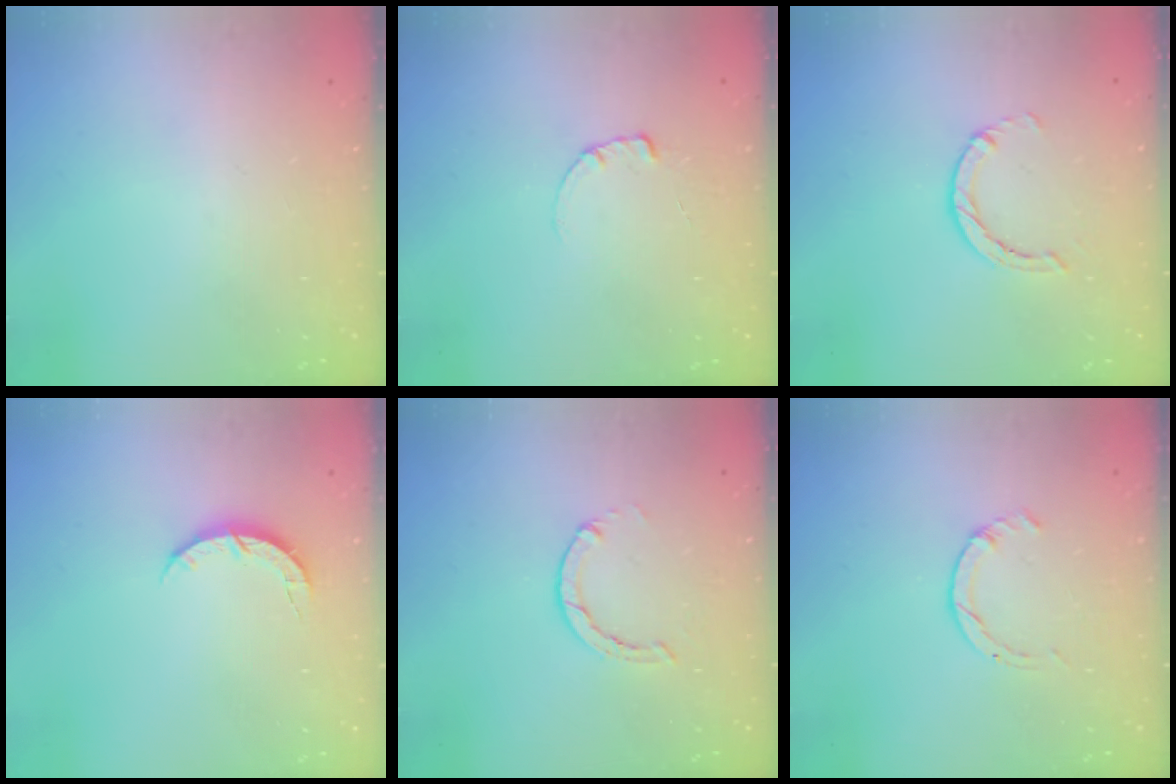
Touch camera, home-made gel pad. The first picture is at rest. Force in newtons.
{"total": 0.6, "press": 0.6, "slide": 0.1}
{"total": 1.4, "press": 1.4, "slide": 0.3}
{"total": 4.4, "press": 4.4, "slide": 0.5}
{"total": 1.3, "press": 1.2, "slide": 0.3}
{"total": 1.4, "press": 1.4, "slide": 0.2}